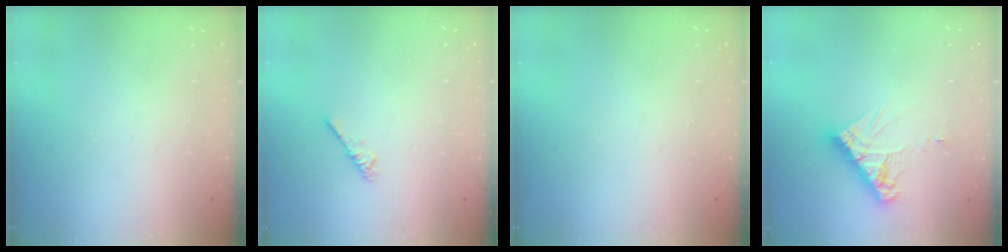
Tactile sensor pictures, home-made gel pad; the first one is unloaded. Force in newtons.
{"total": 2.2, "press": 2.1, "slide": 0.5}
{"total": 0.0}
{"total": 10.5, "press": 10.4, "slide": 0.9}